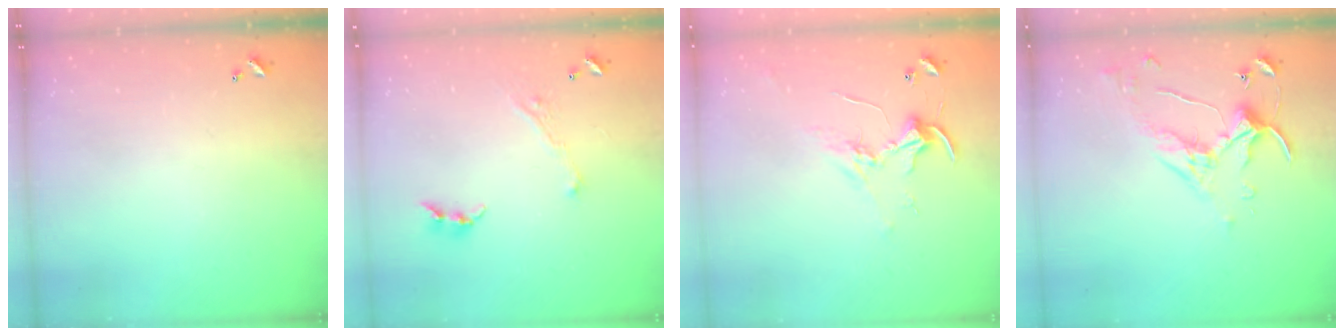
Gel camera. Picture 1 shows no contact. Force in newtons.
{"total": 2.8, "press": 2.8, "slide": 0.1}
{"total": 2.5, "press": 2.5, "slide": 0.2}
{"total": 4.8, "press": 4.7, "slide": 1.0}